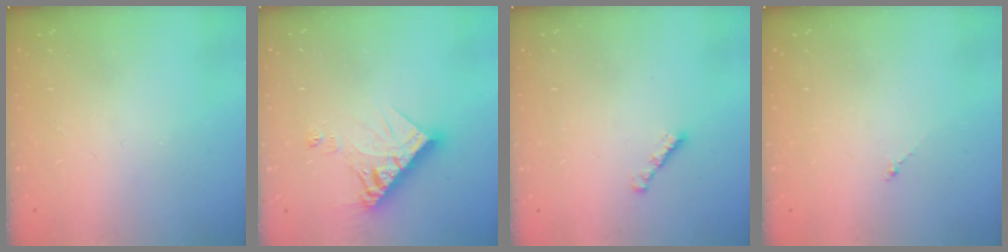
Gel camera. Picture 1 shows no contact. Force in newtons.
{"total": 12.7, "press": 12.6, "slide": 1.6}
{"total": 1.9, "press": 1.9, "slide": 0.5}
{"total": 0.7, "press": 0.6, "slide": 0.4}